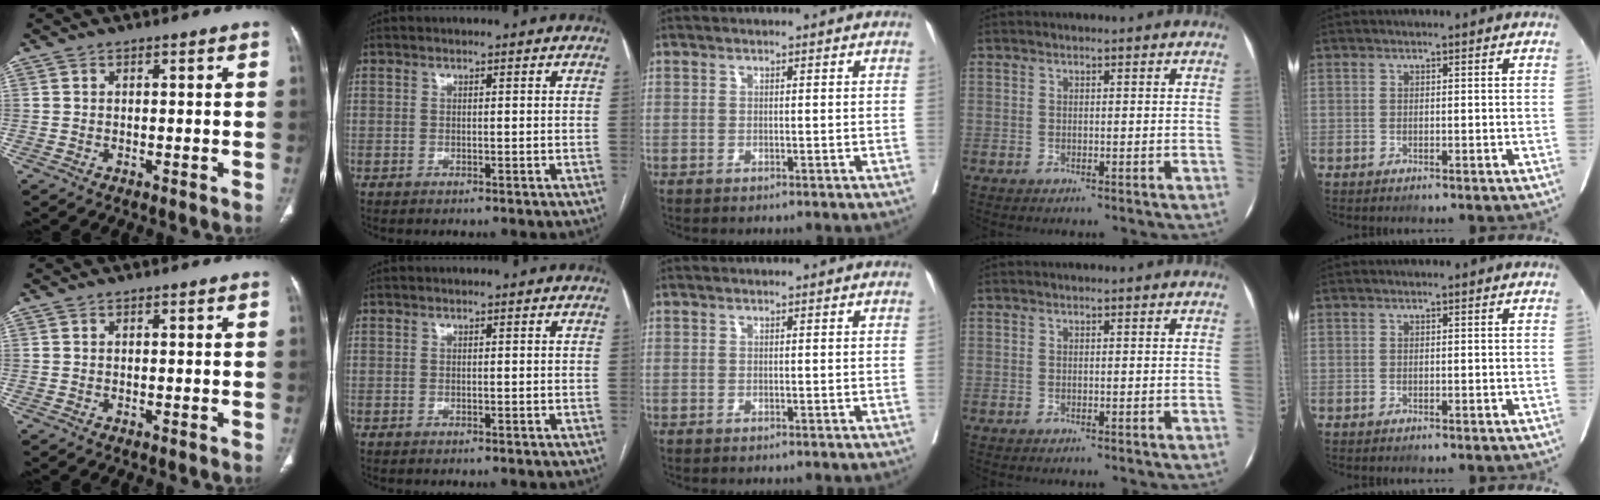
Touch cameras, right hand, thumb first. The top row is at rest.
{}